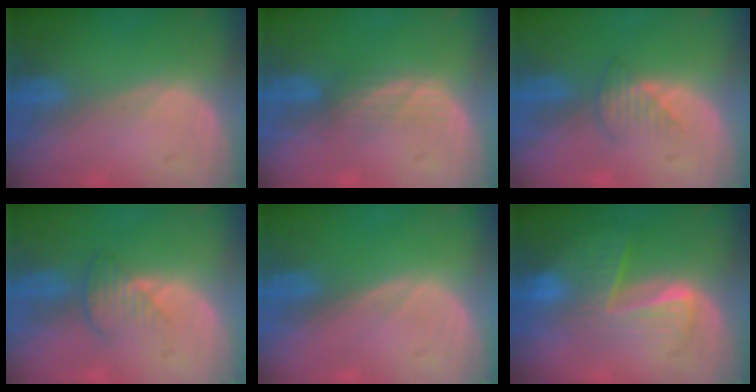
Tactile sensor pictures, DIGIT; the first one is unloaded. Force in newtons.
{"total": 2.8, "press": 2.5, "slide": 1.2}
{"total": 2.5, "press": 2.5, "slide": 0.3}
{"total": 3.7, "press": 3.2, "slide": 1.8}
{"total": 0.0}
{"total": 6.5, "press": 6.3, "slide": 1.5}